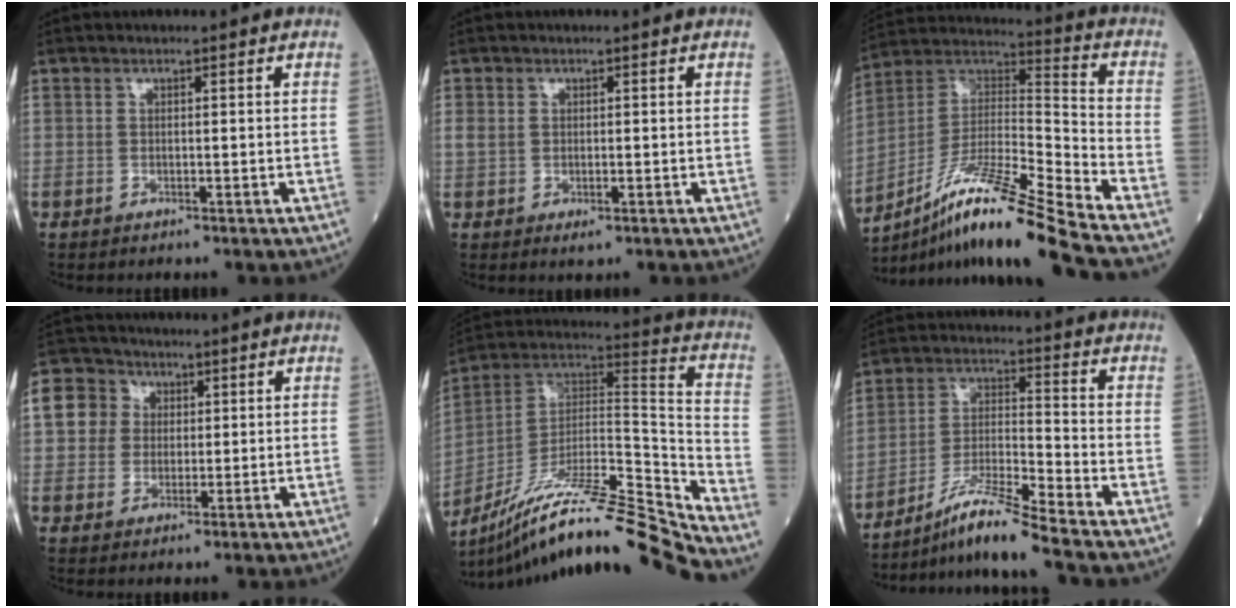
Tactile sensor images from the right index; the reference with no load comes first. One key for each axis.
{"total": 2.3, "fx": 0.0, "fy": 1.6, "fz": 1.6, "tx": -0.041, "ty": 0.004, "tz": 0.008}
{"total": 18.9, "fx": -14.3, "fy": -1.3, "fz": 12.3, "tx": -0.253, "ty": -0.008, "tz": -0.263}
{"total": 6.4, "fx": 1.4, "fy": 6.1, "fz": 1.6, "tx": -0.040, "ty": 0.027, "tz": 0.024}
{"total": 24.7, "fx": -21.2, "fy": -0.6, "fz": 12.7, "tx": -0.202, "ty": 0.003, "tz": -0.357}
{"total": 9.5, "fx": -8.0, "fy": -1.9, "fz": 4.7, "tx": -0.098, "ty": -0.017, "tz": -0.148}